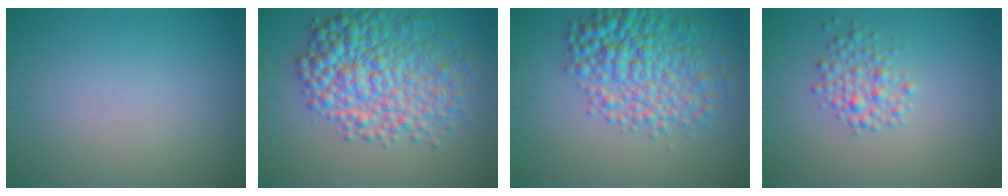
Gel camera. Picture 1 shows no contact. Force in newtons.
{"total": 7.9, "press": 7.9, "slide": 0.1}
{"total": 7.1, "press": 7.1, "slide": 0.1}
{"total": 2.4, "press": 2.4, "slide": 0.1}